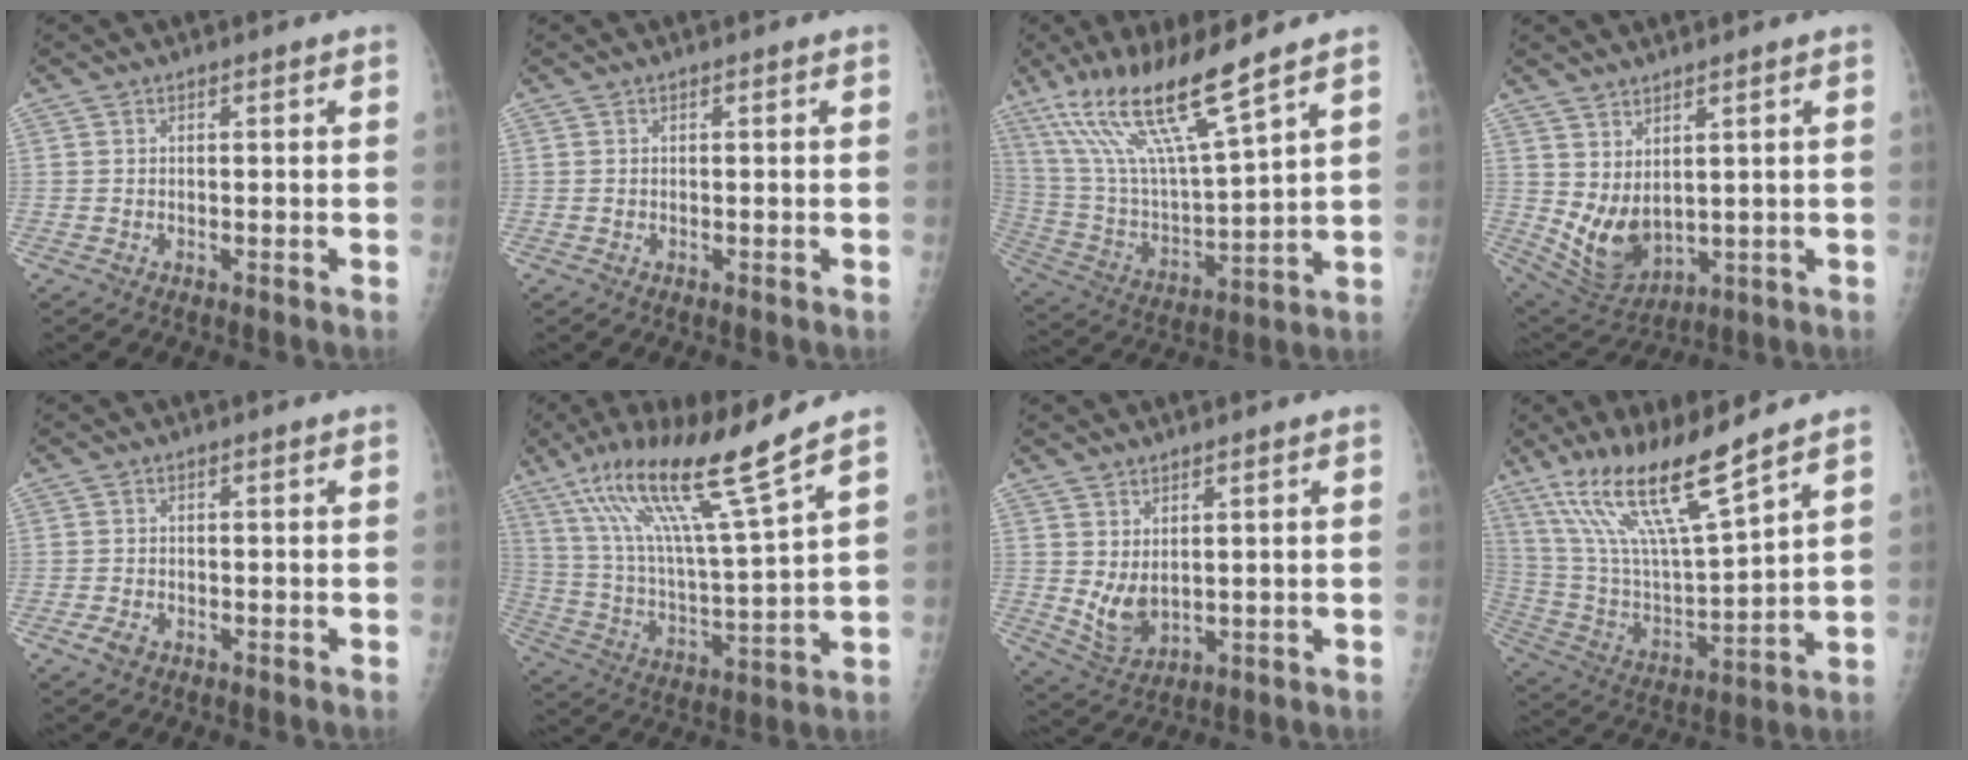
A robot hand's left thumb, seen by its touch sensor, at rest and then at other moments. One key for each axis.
{"total": 0.0}
{"total": 18.5, "fx": 12.4, "fy": 2.3, "fz": 13.5, "tx": -0.253, "ty": -0.059, "tz": 0.243}
{"total": 8.7, "fx": 2.1, "fy": 4.9, "fz": 6.8, "tx": -0.113, "ty": -0.028, "tz": 0.065}
{"total": 1.8, "fx": -1.0, "fy": 1.2, "fz": 1.0, "tx": -0.025, "ty": 0.000, "tz": -0.018}
{"total": 19.3, "fx": 12.5, "fy": 0.5, "fz": 14.7, "tx": -0.254, "ty": -0.052, "tz": 0.228}
{"total": 5.7, "fx": 1.5, "fy": 3.1, "fz": 4.5, "tx": -0.075, "ty": -0.022, "tz": 0.045}
{"total": 18.1, "fx": 12.8, "fy": 2.3, "fz": 12.6, "tx": -0.228, "ty": -0.064, "tz": 0.252}